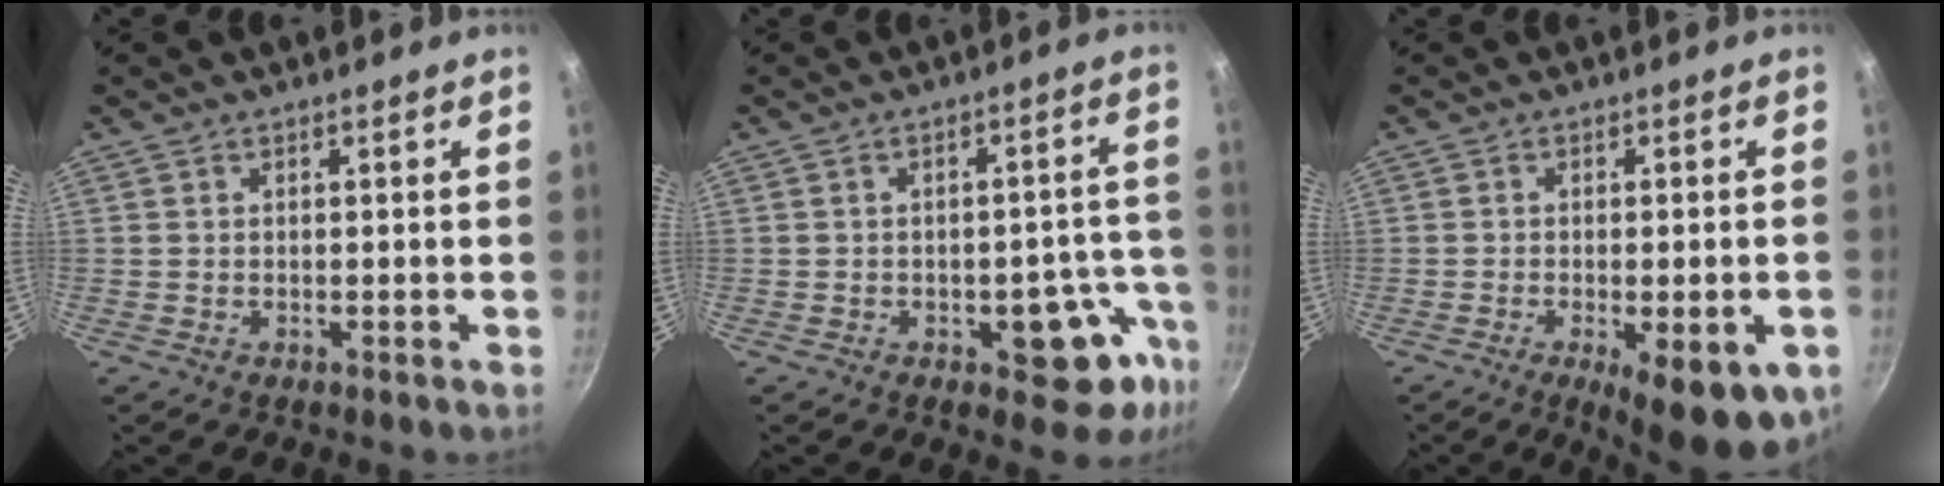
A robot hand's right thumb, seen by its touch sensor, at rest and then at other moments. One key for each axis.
{"total": 11.1, "fx": -4.8, "fy": 5.9, "fz": 8.1, "tx": -0.024, "ty": 0.033, "tz": -0.054}
{"total": 12.1, "fx": -4.8, "fy": 3.9, "fz": 10.4, "tx": -0.117, "ty": 0.004, "tz": -0.058}